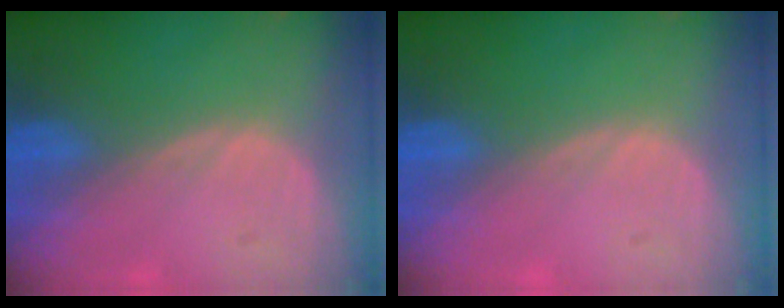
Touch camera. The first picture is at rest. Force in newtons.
{"total": 0.0}